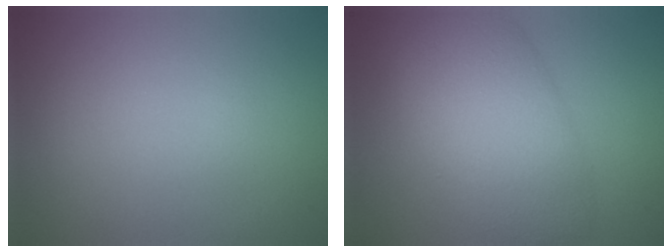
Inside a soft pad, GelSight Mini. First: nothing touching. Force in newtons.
{"total": 8.0, "press": 8.0, "slide": 0.2}